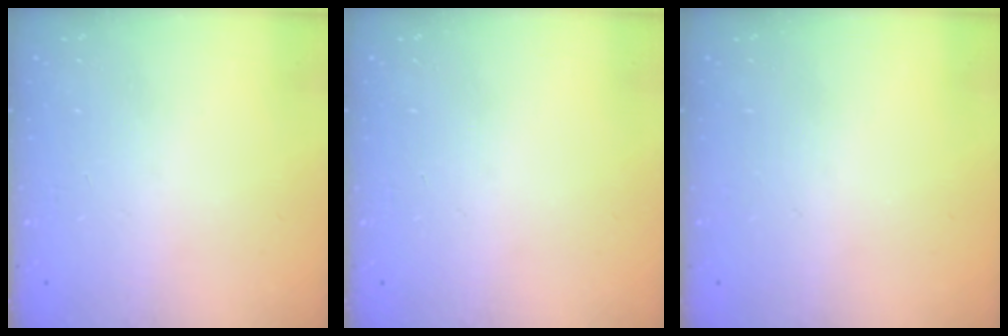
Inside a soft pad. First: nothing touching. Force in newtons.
{"total": 0.0}
{"total": 0.0}